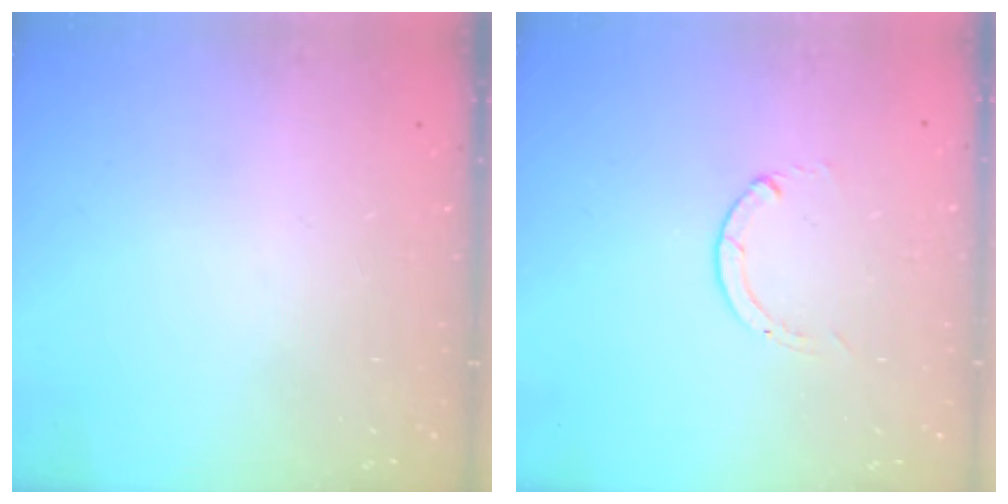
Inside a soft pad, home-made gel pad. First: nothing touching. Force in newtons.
{"total": 0.0}